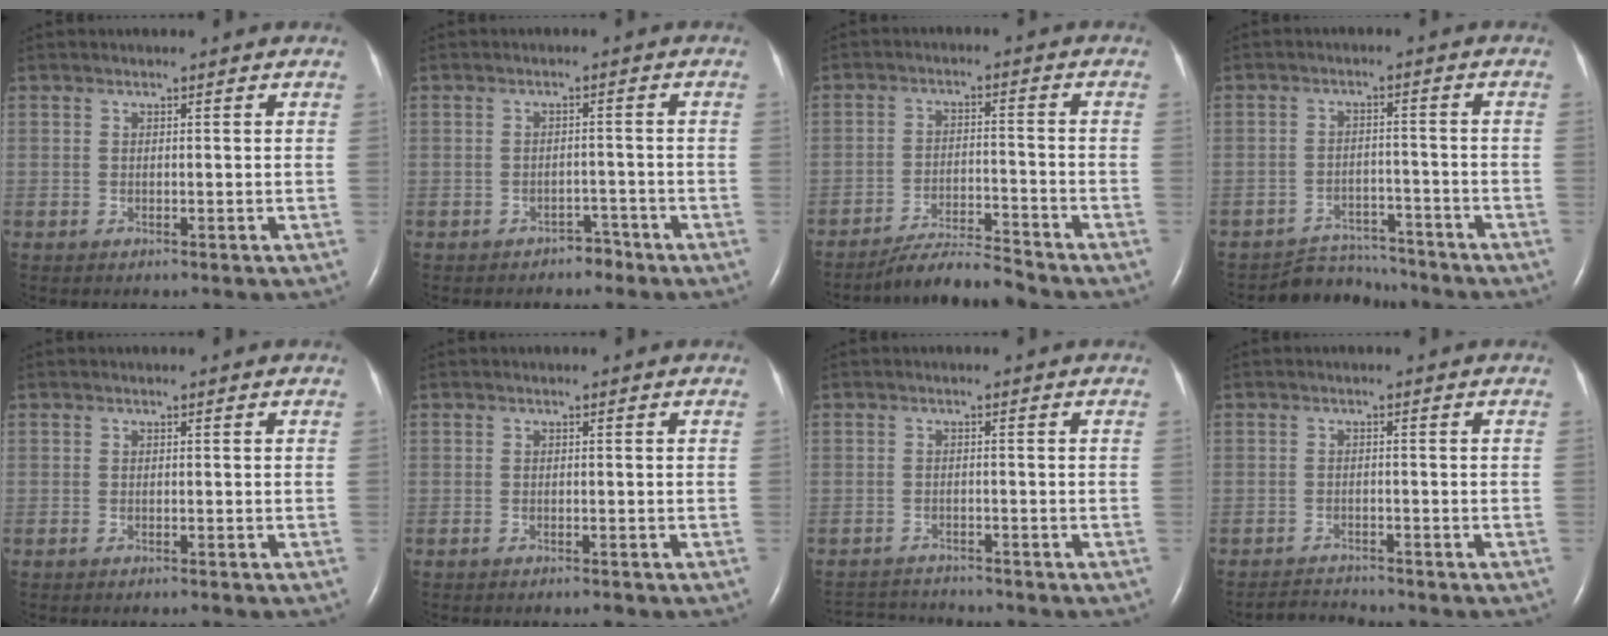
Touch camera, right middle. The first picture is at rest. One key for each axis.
{"total": 2.0, "fx": -1.8, "fy": 1.0, "fz": 0.2, "tx": -0.008, "ty": 0.002, "tz": -0.026}
{"total": 6.0, "fx": -5.9, "fy": -1.0, "fz": 1.0, "tx": -0.022, "ty": -0.013, "tz": -0.105}
{"total": 5.9, "fx": -5.8, "fy": 1.1, "fz": -0.9, "tx": 0.011, "ty": 0.007, "tz": -0.093}
{"total": 0.6, "fx": -0.5, "fy": 0.0, "fz": 0.4, "tx": -0.012, "ty": -0.001, "tz": -0.009}
{"total": 1.0, "fx": -0.8, "fy": 0.1, "fz": 0.5, "tx": -0.013, "ty": -0.002, "tz": -0.011}
{"total": 4.6, "fx": -4.6, "fy": -0.1, "fz": 0.0, "tx": -0.001, "ty": -0.011, "tz": -0.075}
{"total": 2.5, "fx": -2.4, "fy": -0.5, "fz": -0.5, "tx": 0.005, "ty": -0.019, "tz": -0.039}